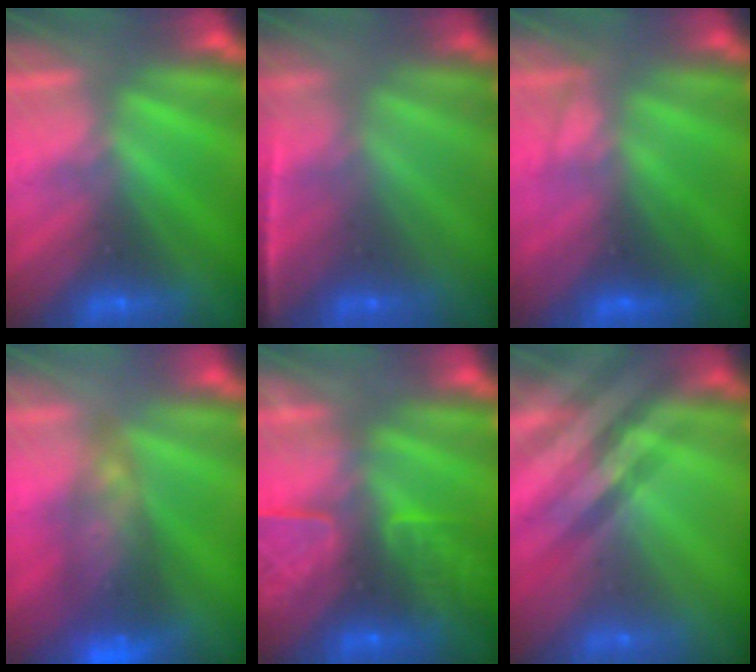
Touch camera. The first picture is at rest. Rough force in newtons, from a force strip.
{"total": 1.7}
{"total": 3.5}
{"total": 6.9}
{"total": 7.5}
{"total": 2.4}